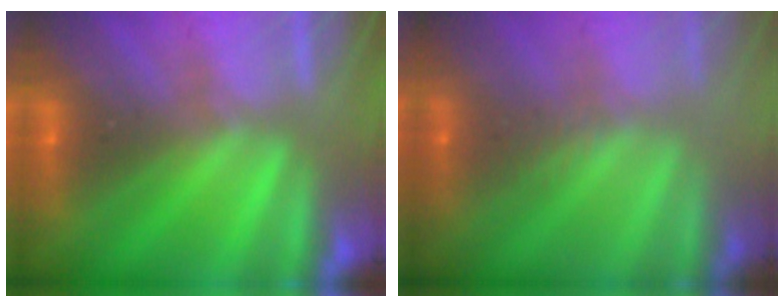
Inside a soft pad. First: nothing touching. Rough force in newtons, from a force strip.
{"total": 2.4}